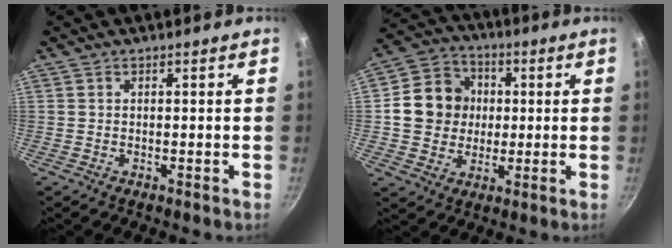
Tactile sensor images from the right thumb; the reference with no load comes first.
{"total": 12.3, "force": [0.8, 11.1, 5.2], "torque": [-0.058, 0.020, 0.007]}